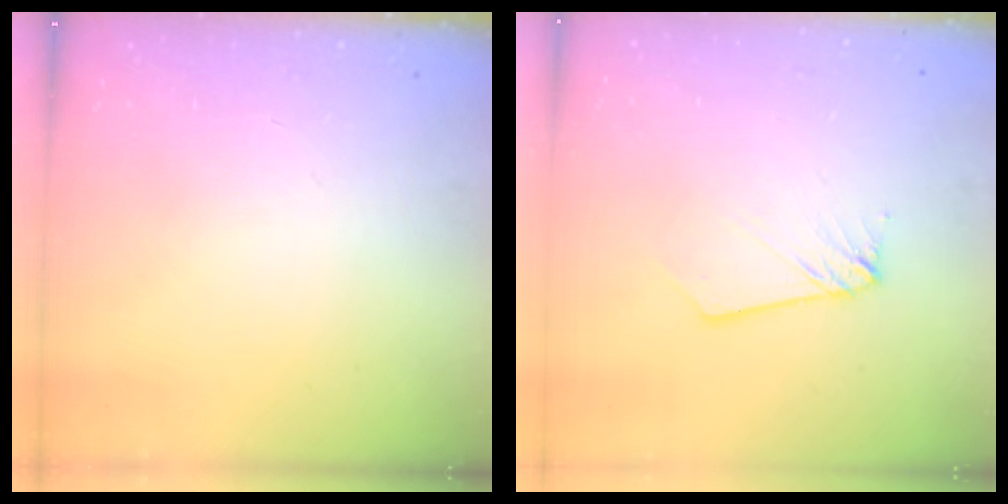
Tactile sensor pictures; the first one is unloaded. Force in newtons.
{"total": 2.6, "press": 2.6, "slide": 0.2}